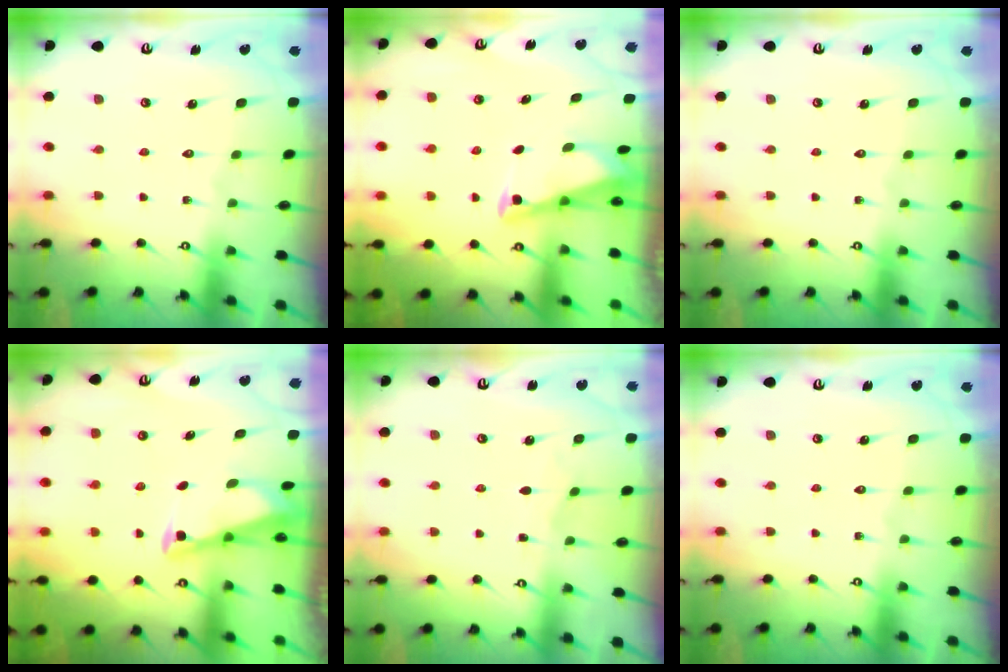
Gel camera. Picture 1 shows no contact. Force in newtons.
{"total": 2.9, "press": 2.8, "slide": 0.3}
{"total": 0.0}
{"total": 2.7, "press": 2.7, "slide": 0.3}
{"total": 2.4, "press": 2.4, "slide": 0.2}
{"total": 0.0}